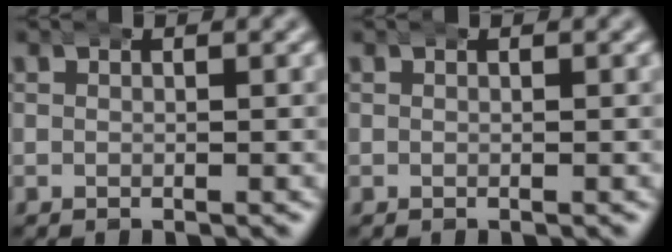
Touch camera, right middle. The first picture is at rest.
{"total": 0.0}